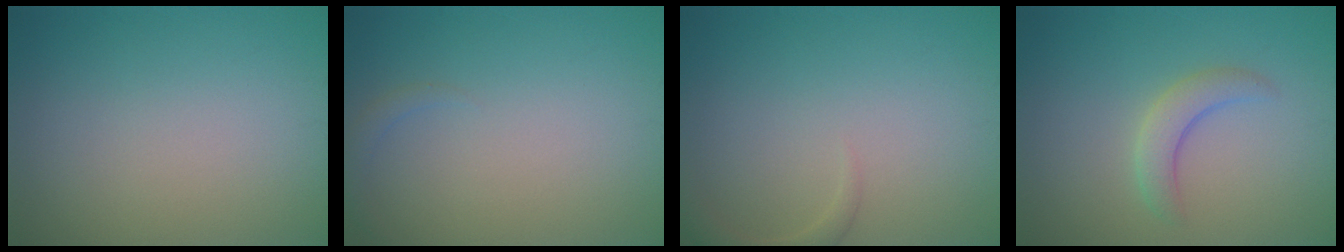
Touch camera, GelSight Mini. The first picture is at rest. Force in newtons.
{"total": 0.8, "press": 0.8, "slide": 0.1}
{"total": 1.5, "press": 1.5, "slide": 0.1}
{"total": 2.5, "press": 2.5, "slide": 0.2}